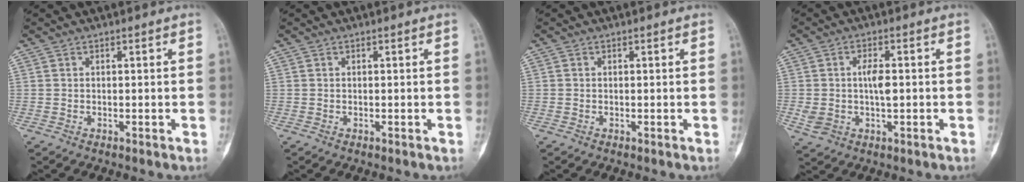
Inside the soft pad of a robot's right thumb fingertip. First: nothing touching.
{"total": 0.0}
{"total": 0.0}
{"total": 6.4, "force": [-0.2, 3.6, 5.3], "torque": [-0.106, 0.010, 0.003]}